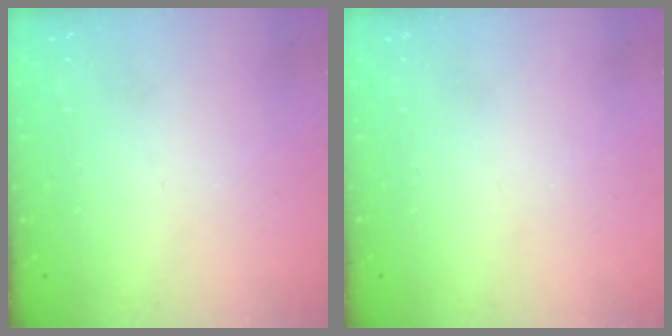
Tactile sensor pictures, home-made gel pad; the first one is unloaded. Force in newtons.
{"total": 0.0}